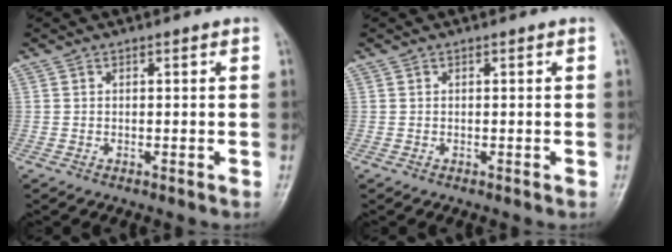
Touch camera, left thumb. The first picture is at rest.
{"total": 0.0}